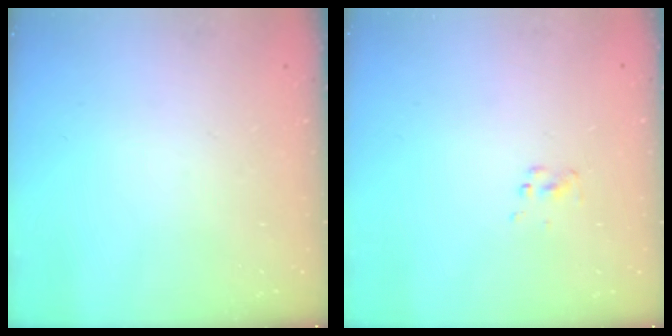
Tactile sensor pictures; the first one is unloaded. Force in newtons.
{"total": 1.5, "press": 1.5, "slide": 0.2}